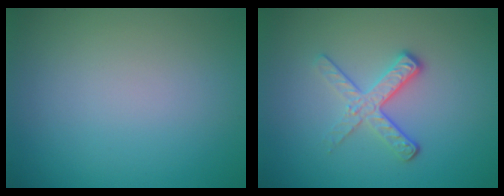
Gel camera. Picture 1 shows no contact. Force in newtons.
{"total": 3.4, "press": 2.4, "slide": 2.4}